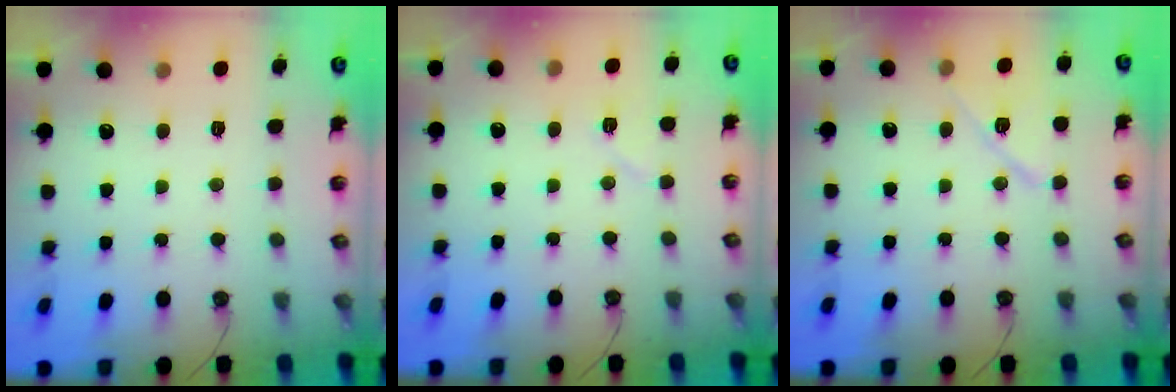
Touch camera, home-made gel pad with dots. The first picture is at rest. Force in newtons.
{"total": 6.7, "press": 6.6, "slide": 1.2}
{"total": 9.3, "press": 8.9, "slide": 2.7}